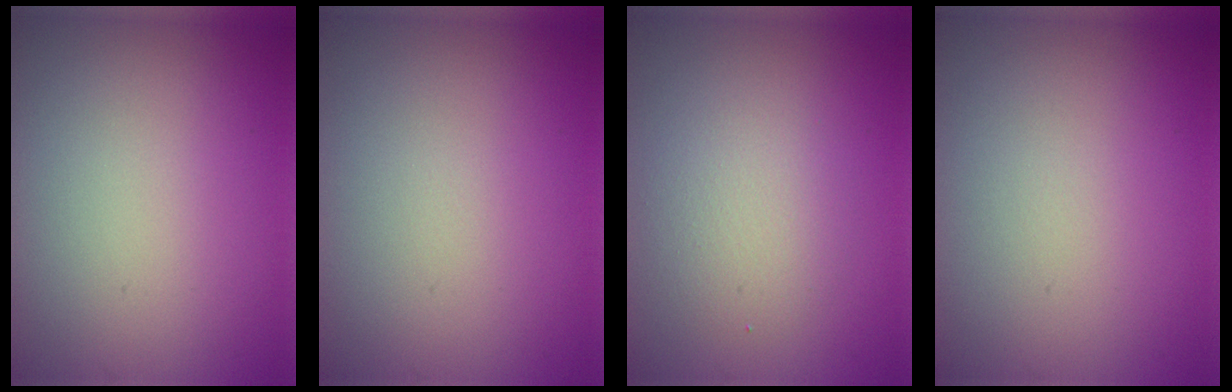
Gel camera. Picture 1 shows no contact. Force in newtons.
{"total": 0.0}
{"total": 2.9, "press": 2.9, "slide": 0.3}
{"total": 0.0}